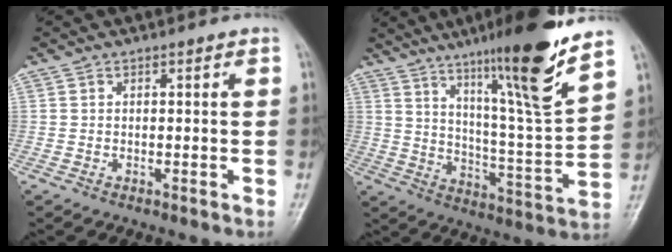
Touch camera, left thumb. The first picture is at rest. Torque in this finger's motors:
{"motor_torque": [1.54, -0.04, 1.53, -1.24, 0.39]}